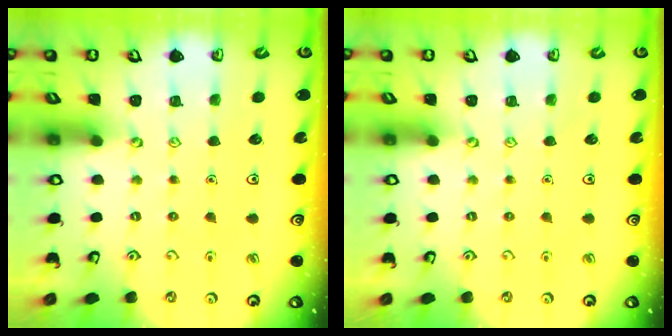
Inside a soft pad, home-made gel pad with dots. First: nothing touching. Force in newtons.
{"total": 0.0}